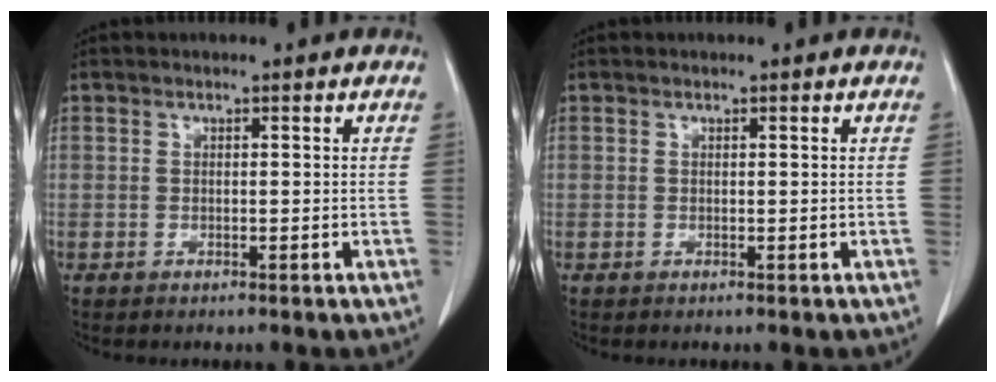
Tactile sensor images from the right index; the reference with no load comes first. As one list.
[{"total": 0.0}]